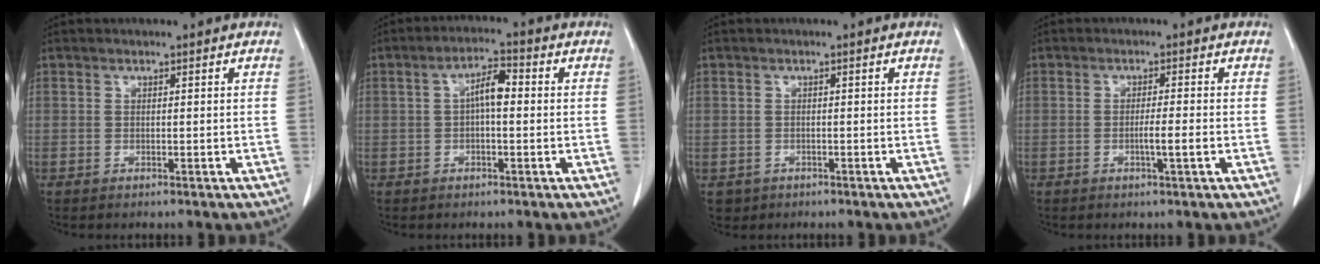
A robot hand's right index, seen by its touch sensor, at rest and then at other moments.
{"total": 4.5, "force": [0.2, 1.3, 4.3], "torque": [-0.077, 0.016, 0.000]}
{"total": 2.4, "force": [-0.9, 2.2, 0.1], "torque": [-0.002, 0.004, -0.013]}
{"total": 2.8, "force": [-0.9, -0.2, 2.6], "torque": [-0.045, -0.003, -0.016]}